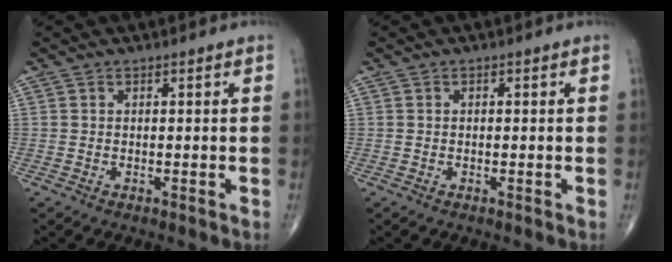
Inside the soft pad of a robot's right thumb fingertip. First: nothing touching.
{"total": 0.0}